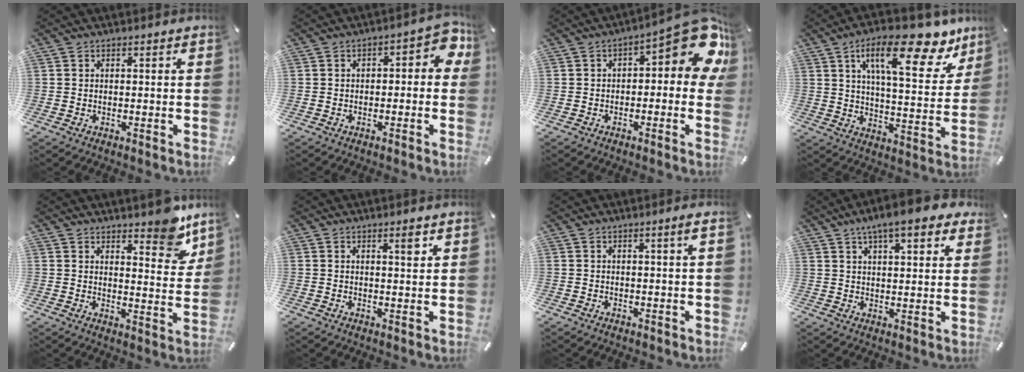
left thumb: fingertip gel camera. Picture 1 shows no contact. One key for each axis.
{"total": 5.2, "fx": -0.4, "fy": 2.9, "fz": 4.3, "tx": -0.056, "ty": 0.010, "tz": -0.015}
{"total": 13.8, "fx": 4.9, "fy": 5.6, "fz": 11.6, "tx": -0.135, "ty": -0.040, "tz": 0.079}
{"total": 22.1, "fx": 12.3, "fy": 8.6, "fz": 16.3, "tx": -0.240, "ty": -0.065, "tz": 0.191}
{"total": 9.0, "fx": 7.2, "fy": 3.5, "fz": 4.1, "tx": -0.031, "ty": -0.056, "tz": 0.122}
{"total": 3.2, "fx": 1.8, "fy": 0.7, "fz": 2.5, "tx": -0.030, "ty": -0.007, "tz": 0.024}
{"total": 1.8, "fx": 0.5, "fy": 0.0, "fz": 1.8, "tx": -0.032, "ty": 0.001, "tz": 0.007}
{"total": 9.2, "fx": 6.4, "fy": 2.8, "fz": 5.9, "tx": -0.098, "ty": -0.026, "tz": 0.110}